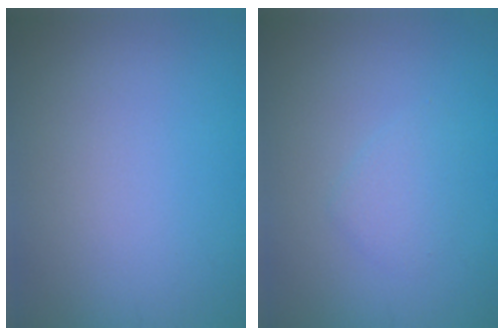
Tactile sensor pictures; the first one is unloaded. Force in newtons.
{"total": 1.4, "press": 1.4, "slide": 0.1}